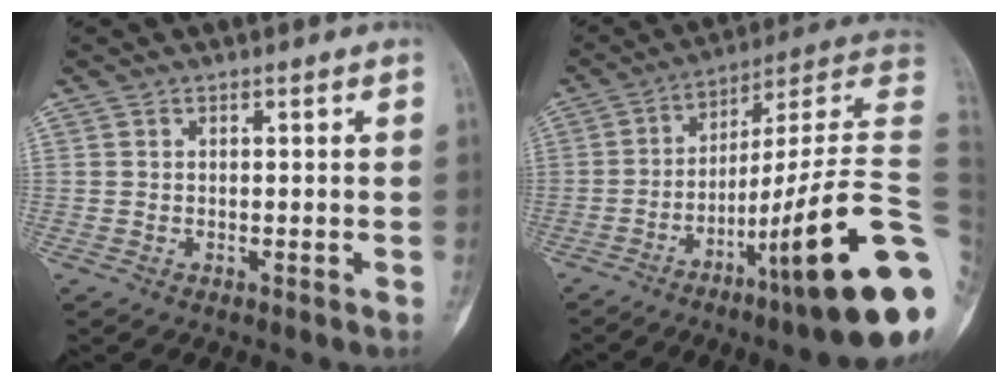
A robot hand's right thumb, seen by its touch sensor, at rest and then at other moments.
{"total": 27.4, "force": [-8.4, 3.6, 25.8], "torque": [-0.311, 0.053, -0.125]}